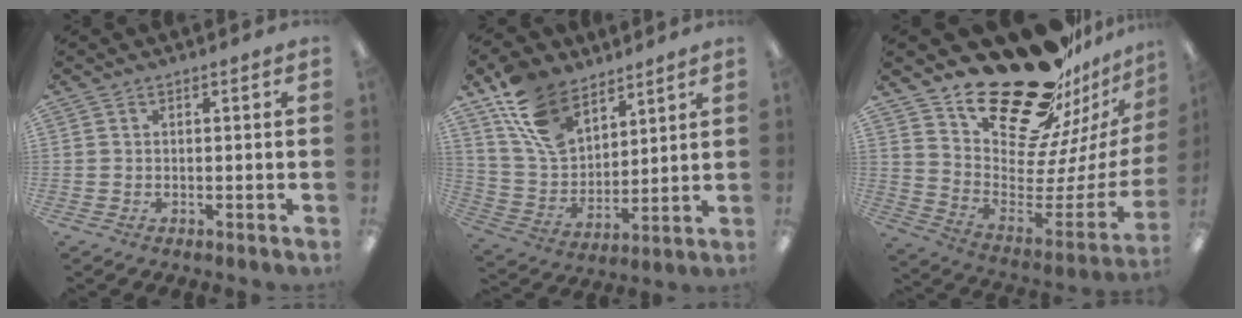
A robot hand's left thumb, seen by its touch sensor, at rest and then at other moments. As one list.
[{"total": 14.9, "force": [10.2, 8.6, 6.7], "torque": [-0.151, -0.040, 0.202]}, {"total": 26.5, "force": [21.0, 10.9, 12.0], "torque": [-0.167, -0.162, 0.379]}]